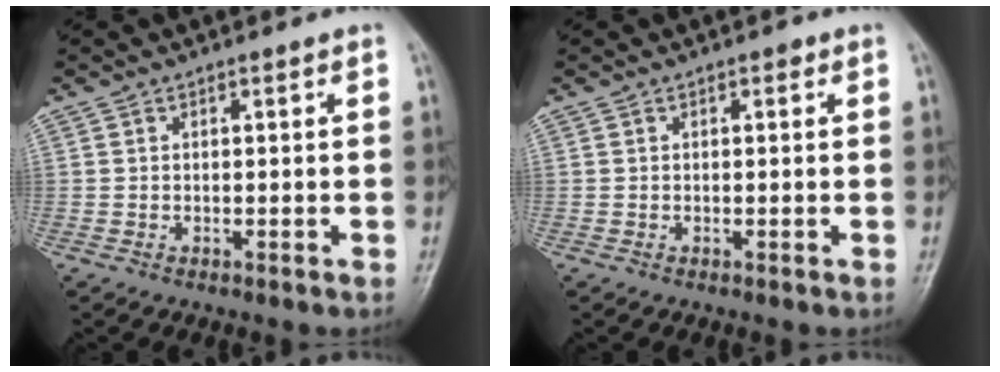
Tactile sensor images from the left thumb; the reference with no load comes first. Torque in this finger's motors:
{"motor_torque": [0.26, -0.05, 0.03, -0.24, 0.01]}